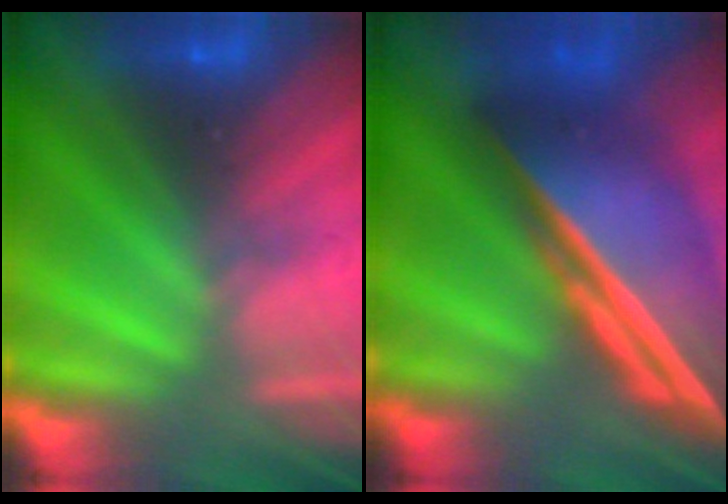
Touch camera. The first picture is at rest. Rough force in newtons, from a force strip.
{"total": 7.6}